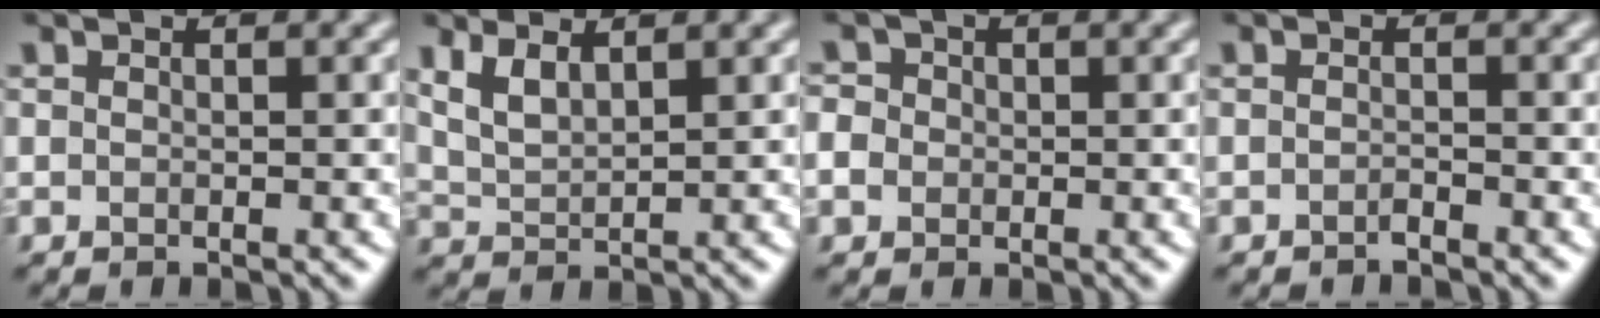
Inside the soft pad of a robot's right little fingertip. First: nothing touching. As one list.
[{"total": 2.7, "force": [1.7, 1.1, 1.9], "torque": [-0.047, -0.006, 0.037]}, {"total": 2.6, "force": [0.0, 2.4, 1.0], "torque": [-0.011, 0.016, -0.008]}, {"total": 0.8, "force": [-0.8, 0.1, 0.3], "torque": [-0.007, 0.001, -0.016]}]